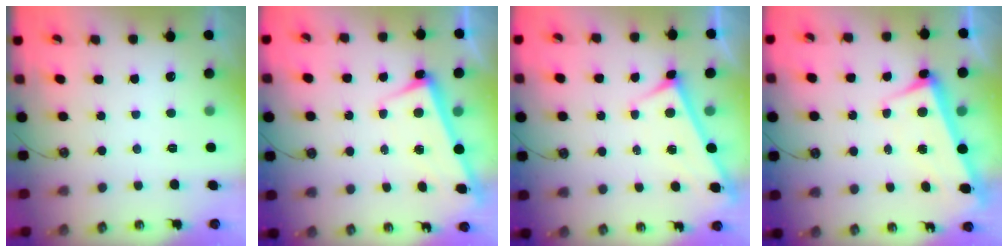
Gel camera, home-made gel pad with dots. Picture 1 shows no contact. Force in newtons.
{"total": 2.6, "press": 2.5, "slide": 0.5}
{"total": 3.1, "press": 3.1, "slide": 0.3}
{"total": 1.9, "press": 1.6, "slide": 0.9}